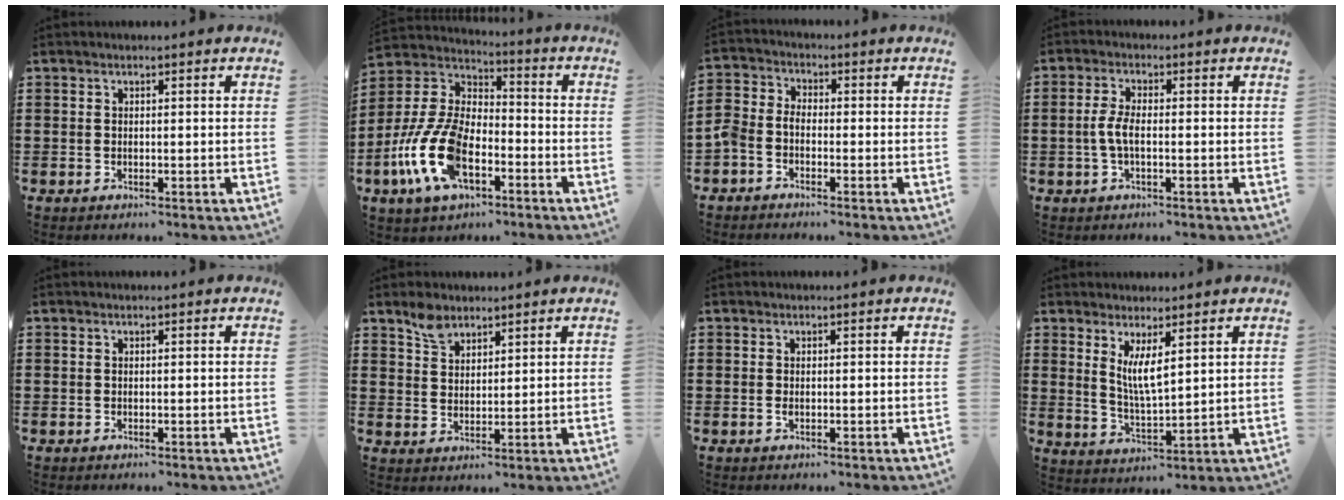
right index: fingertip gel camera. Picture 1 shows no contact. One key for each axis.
{"total": 14.1, "fx": -6.1, "fy": 7.4, "fz": 10.4, "tx": -0.273, "ty": -0.003, "tz": -0.128}
{"total": 3.0, "fx": -2.3, "fy": 1.6, "fz": 1.1, "tx": -0.039, "ty": 0.002, "tz": -0.053}
{"total": 3.6, "fx": -0.7, "fy": 1.1, "fz": 3.3, "tx": -0.082, "ty": -0.004, "tz": -0.020}
{"total": 0.0}
{"total": 3.9, "fx": 3.0, "fy": 2.1, "fz": 1.3, "tx": -0.028, "ty": 0.001, "tz": 0.056}
{"total": 0.6, "fx": -0.1, "fy": 0.2, "fz": 0.5, "tx": -0.012, "ty": -0.002, "tz": -0.001}
{"total": 5.0, "fx": 2.1, "fy": 1.2, "fz": 4.4, "tx": -0.091, "ty": -0.001, "tz": 0.039}